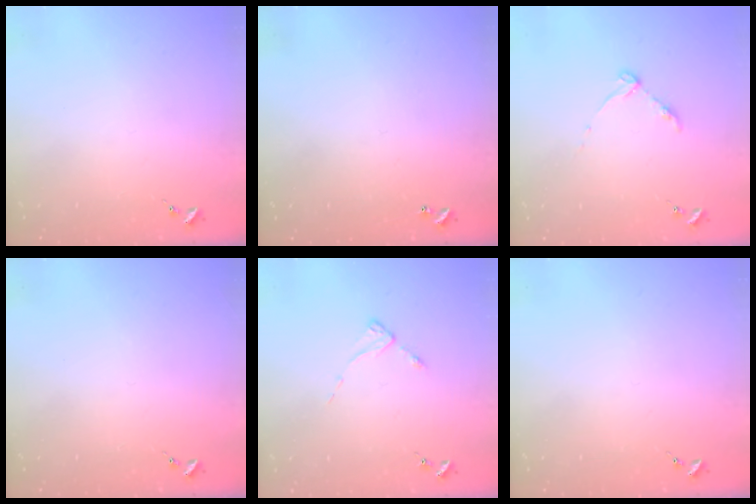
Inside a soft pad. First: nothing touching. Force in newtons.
{"total": 0.9, "press": 0.9, "slide": 0.2}
{"total": 4.6, "press": 4.5, "slide": 0.6}
{"total": 0.0}
{"total": 2.3, "press": 2.3, "slide": 0.4}
{"total": 0.0}